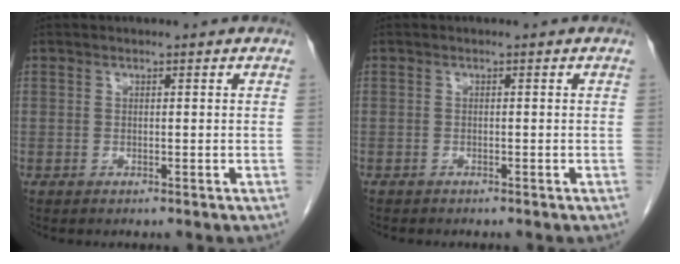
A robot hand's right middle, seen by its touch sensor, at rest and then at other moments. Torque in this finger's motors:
{"motor_torque": [0.87, -0.77, 0.32, 0.06]}